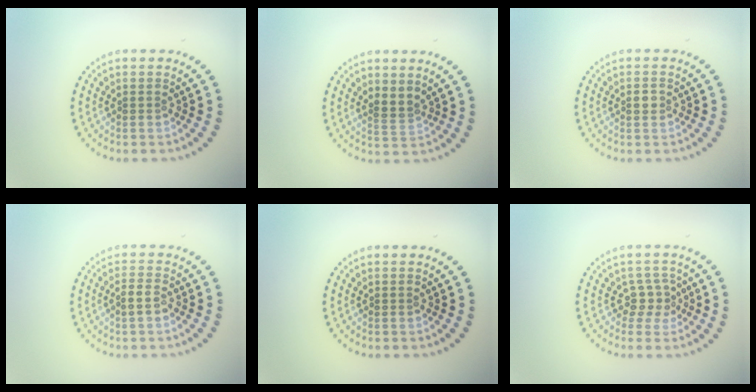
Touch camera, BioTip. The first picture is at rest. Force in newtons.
{"total": 1.8, "press": 1.4, "slide": 1.1}
{"total": 1.3, "press": 1.3, "slide": 0.3}
{"total": 1.4, "press": 1.2, "slide": 0.6}
{"total": 0.0}
{"total": 2.1, "press": 1.6, "slide": 1.4}